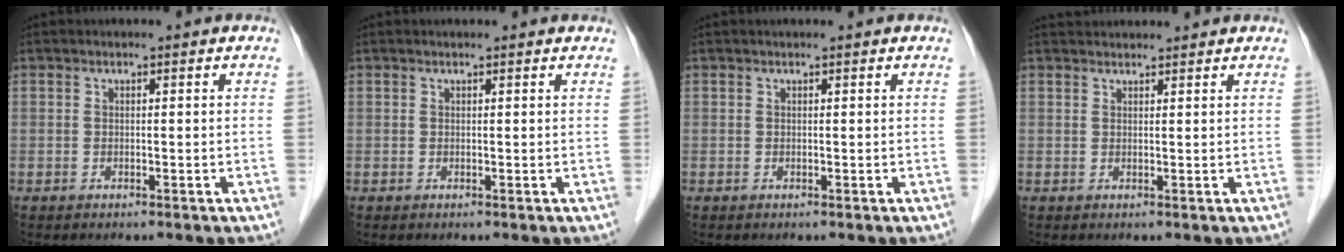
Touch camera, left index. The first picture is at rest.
{"total": 1.8, "force": [1.7, 0.3, 0.5], "torque": [-0.013, 0.016, 0.017]}
{"total": 0.9, "force": [0.8, 0.0, 0.4], "torque": [-0.008, 0.010, 0.010]}
{"total": 4.3, "force": [4.2, 0.6, 0.7], "torque": [-0.012, 0.035, 0.060]}